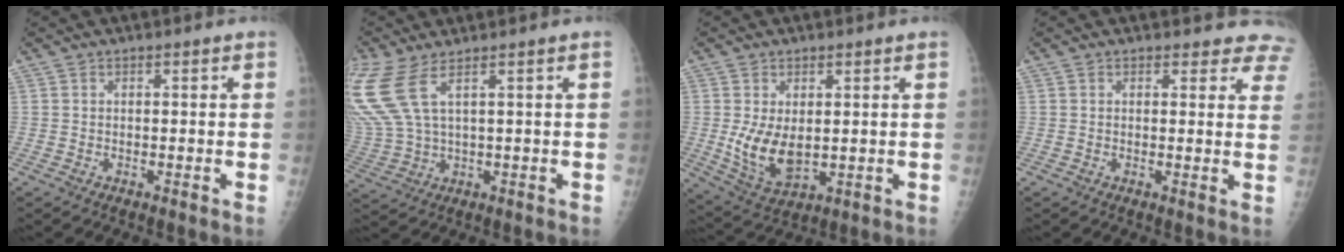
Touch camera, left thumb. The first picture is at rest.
{"total": 11.3, "force": [5.4, 3.5, 9.3], "torque": [-0.259, -0.012, 0.122]}
{"total": 8.4, "force": [0.2, 4.7, 6.9], "torque": [-0.114, -0.020, 0.020]}
{"total": 6.8, "force": [6.1, 2.8, 0.5], "torque": [0.047, -0.023, 0.035]}